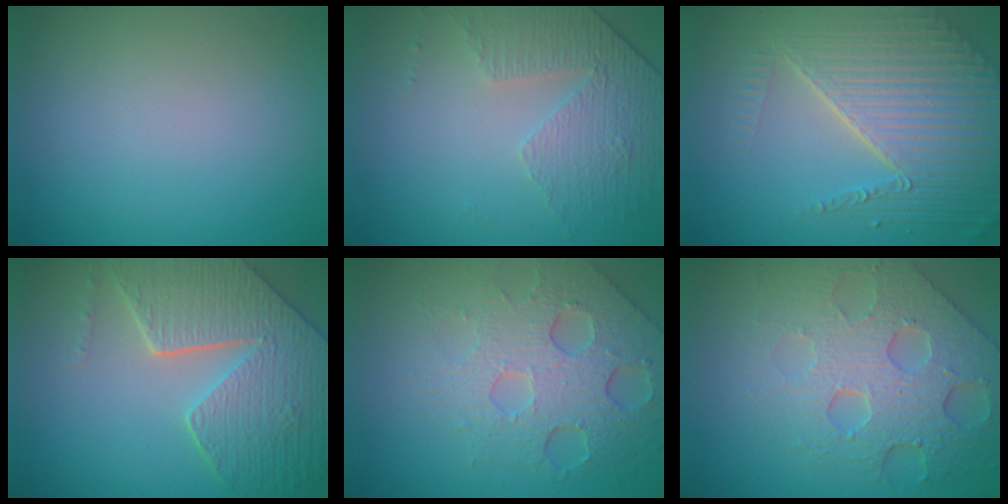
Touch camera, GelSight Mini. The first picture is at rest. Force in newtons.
{"total": 4.7, "press": 3.1, "slide": 3.5}
{"total": 7.8, "press": 5.6, "slide": 5.4}
{"total": 8.5, "press": 6.1, "slide": 5.9}
{"total": 7.3, "press": 5.0, "slide": 5.3}
{"total": 7.8, "press": 5.6, "slide": 5.5}